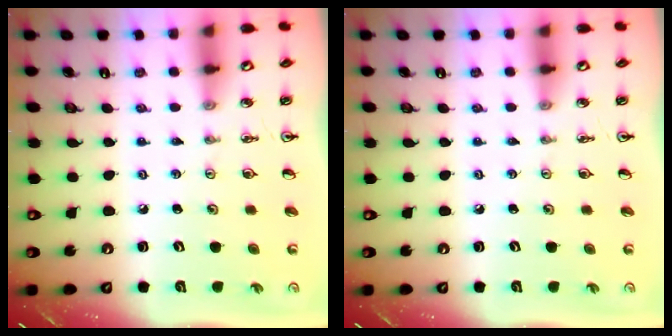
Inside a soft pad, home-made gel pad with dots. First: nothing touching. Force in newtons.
{"total": 0.0}